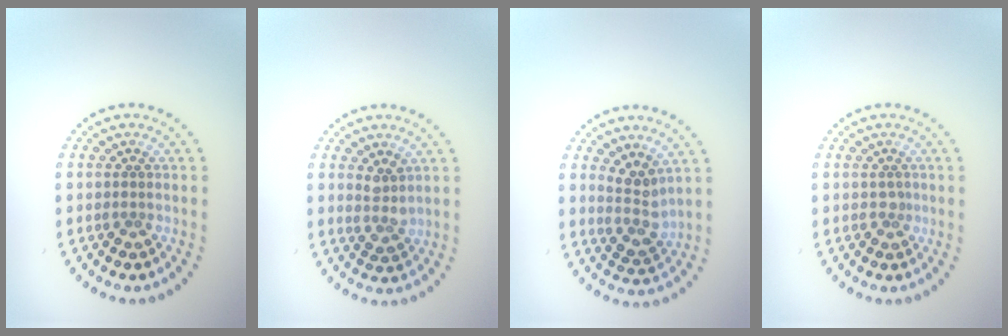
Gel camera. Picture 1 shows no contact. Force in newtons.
{"total": 1.7, "press": 1.3, "slide": 1.2}
{"total": 2.5, "press": 2.0, "slide": 1.5}
{"total": 0.7, "press": 0.6, "slide": 0.4}